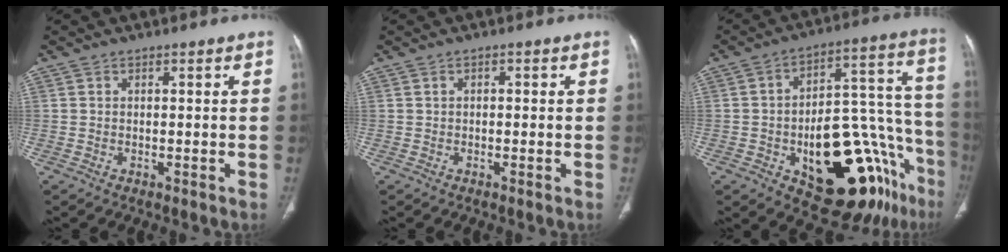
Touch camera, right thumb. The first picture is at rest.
{"total": 0.5, "force": [0.0, 0.3, 0.4], "torque": [-0.005, 0.002, -0.001]}
{"total": 26.3, "force": [-12.2, 11.3, 20.3], "torque": [-0.198, 0.092, -0.160]}